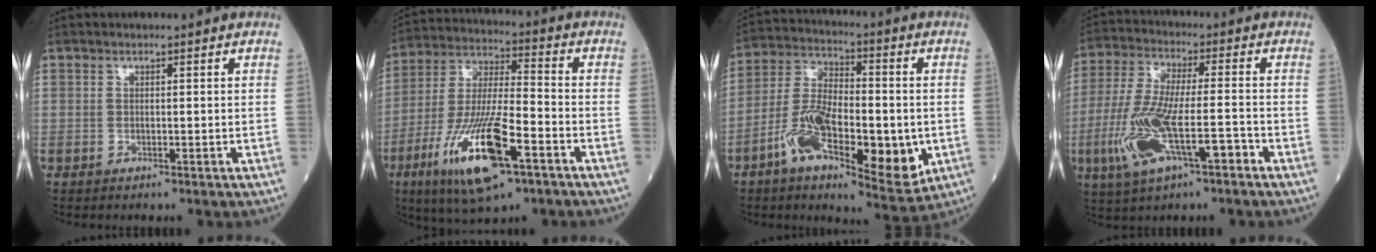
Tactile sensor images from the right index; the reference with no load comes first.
{"total": 17.6, "force": [-8.0, 3.6, 15.2], "torque": [-0.319, -0.025, -0.139]}
{"total": 17.9, "force": [-4.9, 6.4, 15.9], "torque": [-0.280, -0.004, -0.079]}
{"total": 13.0, "force": [-5.0, 3.2, 11.6], "torque": [-0.241, -0.010, -0.088]}